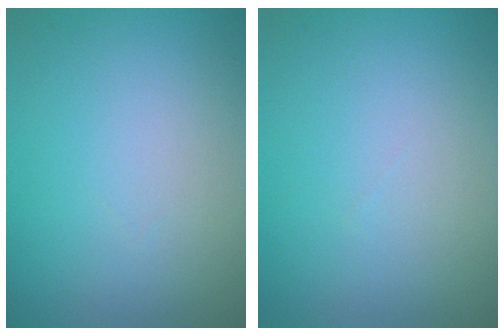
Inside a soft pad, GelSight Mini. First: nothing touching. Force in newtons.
{"total": 0.0}